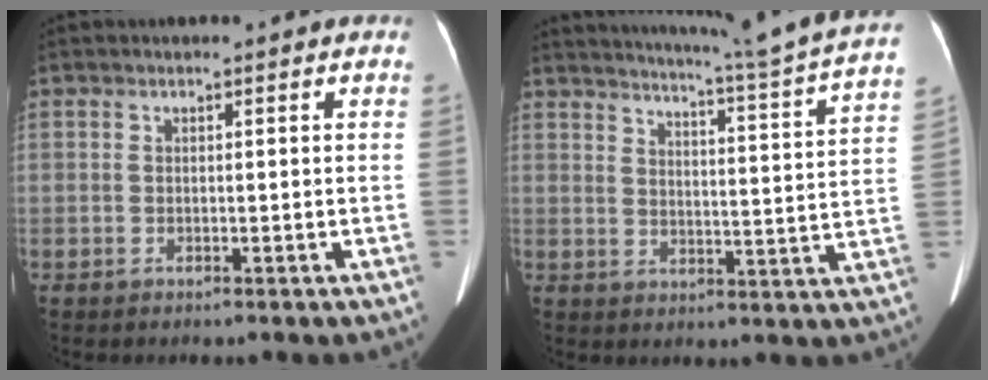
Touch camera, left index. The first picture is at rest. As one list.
[{"total": 21.0, "force": [18.8, -2.3, 9.1], "torque": [-0.152, -0.068, 0.231]}]